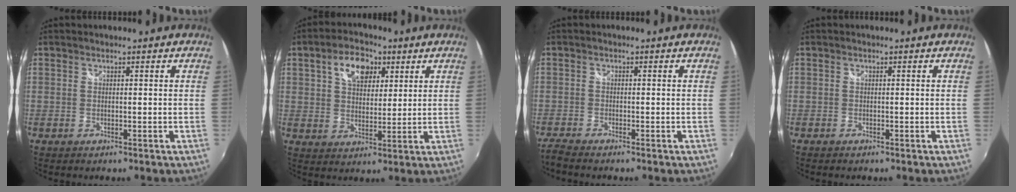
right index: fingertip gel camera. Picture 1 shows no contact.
{"total": 9.1, "force": [4.0, 5.8, 5.8], "torque": [-0.097, 0.023, 0.066]}
{"total": 3.0, "force": [-2.8, 0.1, 0.9], "torque": [-0.035, -0.013, -0.055]}
{"total": 0.7, "force": [-0.7, 0.3, 0.1], "torque": [-0.004, -0.004, -0.013]}